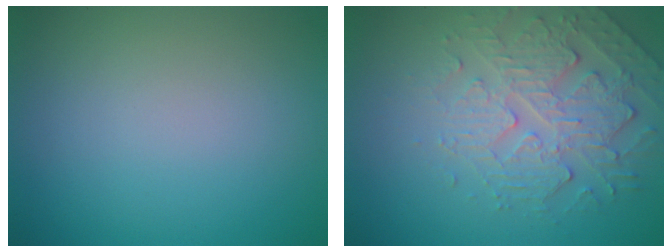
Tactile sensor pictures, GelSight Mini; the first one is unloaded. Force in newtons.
{"total": 4.8, "press": 3.6, "slide": 3.1}